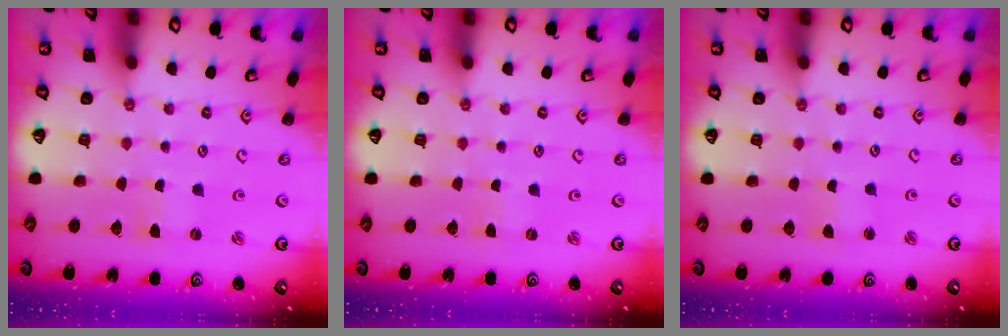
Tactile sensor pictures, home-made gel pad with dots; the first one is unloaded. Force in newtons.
{"total": 0.0}
{"total": 1.3, "press": 1.2, "slide": 0.1}